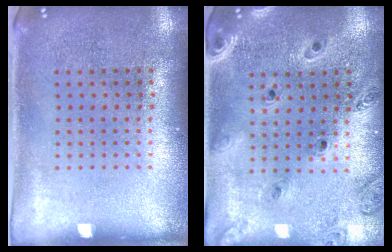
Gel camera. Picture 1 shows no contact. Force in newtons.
{"total": 1.3, "press": 1.3, "slide": 0.1}